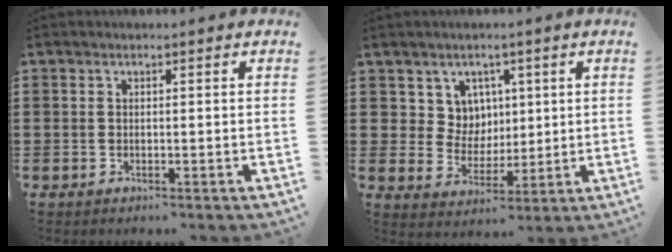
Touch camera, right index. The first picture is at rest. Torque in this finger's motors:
{"motor_torque": [0.19, 0.42, 0.07, 0.01]}